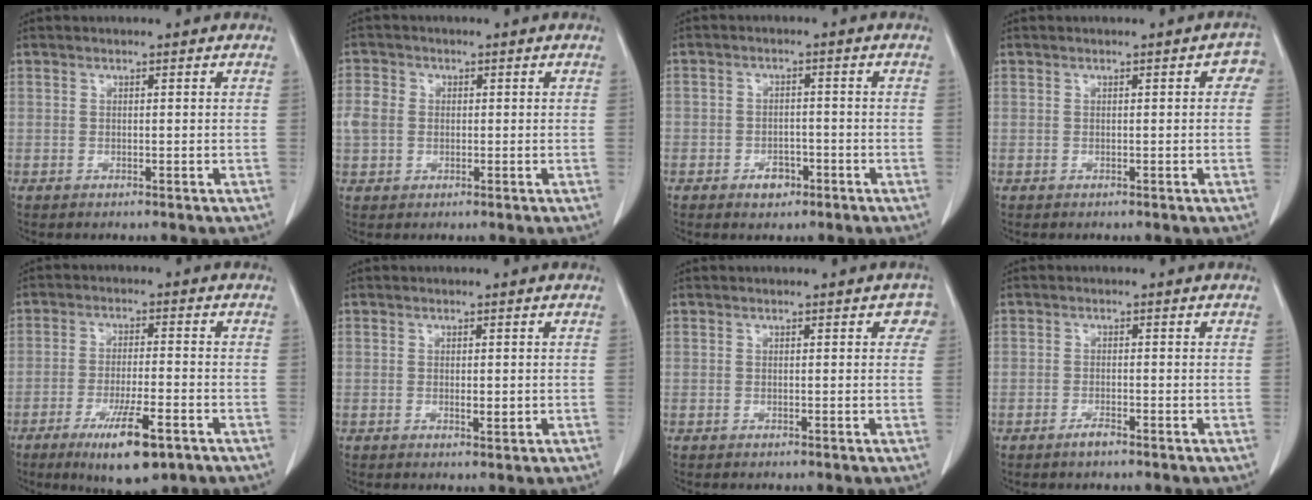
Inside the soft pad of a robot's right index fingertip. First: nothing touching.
{"total": 3.7, "force": [0.1, 3.1, 2.0], "torque": [-0.054, 0.012, 0.001]}
{"total": 3.3, "force": [-1.9, 2.3, 1.4], "torque": [-0.012, 0.008, -0.024]}
{"total": 1.8, "force": [0.3, 0.9, 1.6], "torque": [-0.005, 0.006, -0.001]}
{"total": 9.8, "force": [-5.4, 1.7, 7.9], "torque": [-0.138, -0.019, -0.083]}
{"total": 1.4, "force": [-0.1, 0.5, 1.3], "torque": [-0.021, -0.004, 0.001]}
{"total": 1.9, "force": [0.7, 1.1, 1.3], "torque": [-0.003, 0.010, 0.002]}
{"total": 1.4, "force": [-1.1, 0.4, 0.7], "torque": [-0.012, 0.001, -0.019]}